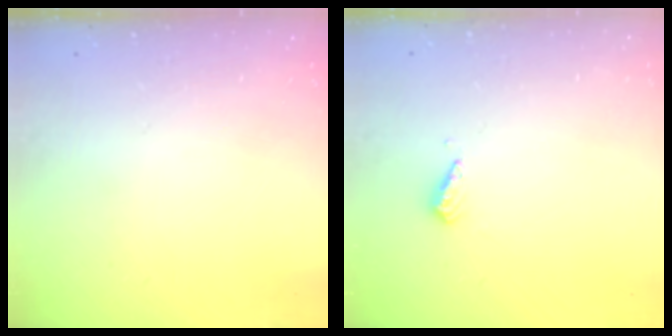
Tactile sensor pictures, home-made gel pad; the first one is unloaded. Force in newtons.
{"total": 2.8, "press": 2.8, "slide": 0.7}